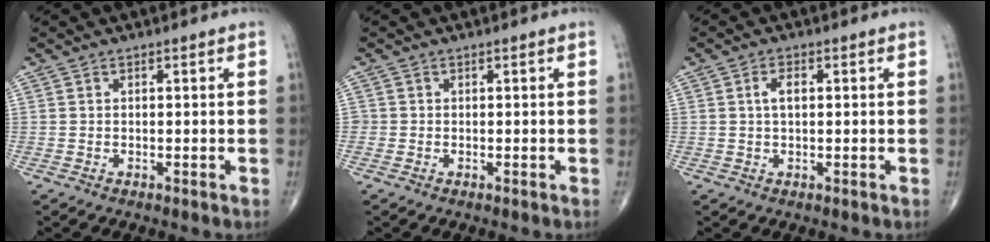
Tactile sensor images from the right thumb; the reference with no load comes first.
{"total": 0.8, "force": [-0.2, 0.8, 0.0], "torque": [0.004, 0.005, -0.007]}
{"total": 2.7, "force": [0.4, 1.4, 2.3], "torque": [-0.043, 0.006, 0.005]}